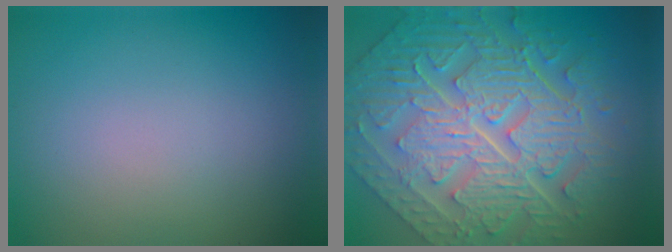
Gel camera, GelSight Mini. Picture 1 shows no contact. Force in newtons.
{"total": 11.4, "press": 7.9, "slide": 8.3}